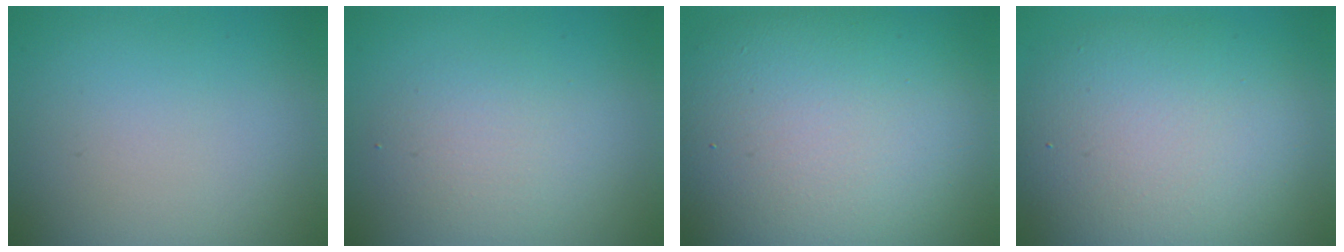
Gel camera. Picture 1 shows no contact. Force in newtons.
{"total": 2.7, "press": 2.7, "slide": 0.1}
{"total": 14.3, "press": 14.3, "slide": 0.6}
{"total": 9.4, "press": 9.3, "slide": 0.6}